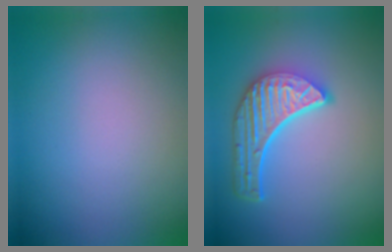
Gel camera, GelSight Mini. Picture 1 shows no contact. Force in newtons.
{"total": 5.8, "press": 4.3, "slide": 3.8}